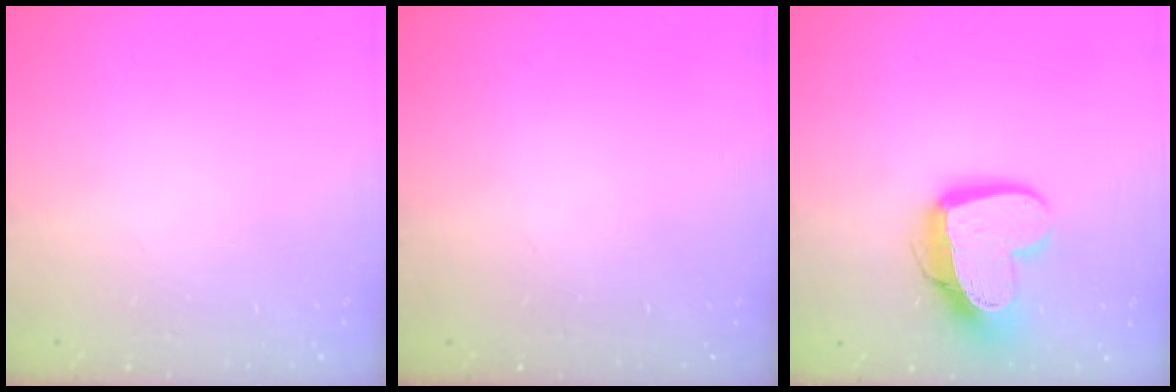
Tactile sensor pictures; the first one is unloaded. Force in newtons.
{"total": 0.0}
{"total": 14.9, "press": 14.8, "slide": 1.5}